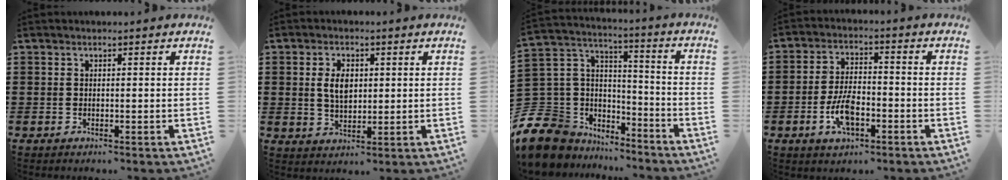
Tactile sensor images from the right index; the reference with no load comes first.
{"total": 4.6, "force": [0.8, 2.7, 3.6], "torque": [-0.069, 0.008, 0.010]}
{"total": 9.7, "force": [-5.8, 7.5, 1.7], "torque": [-0.095, -0.006, -0.112]}
{"total": 7.0, "force": [-2.6, 3.4, 5.6], "torque": [-0.126, 0.002, -0.054]}